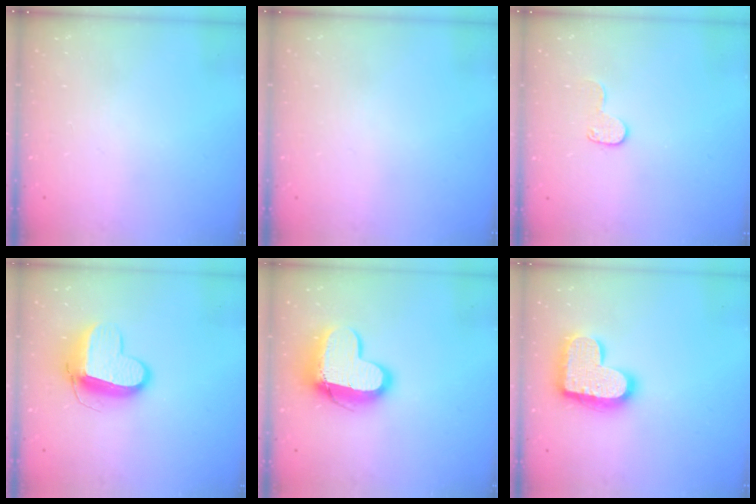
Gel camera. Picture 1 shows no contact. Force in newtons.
{"total": 0.0}
{"total": 8.4, "press": 8.4, "slide": 0.5}
{"total": 11.7, "press": 11.6, "slide": 1.3}
{"total": 14.4, "press": 14.4, "slide": 1.0}
{"total": 17.5, "press": 17.5, "slide": 1.0}